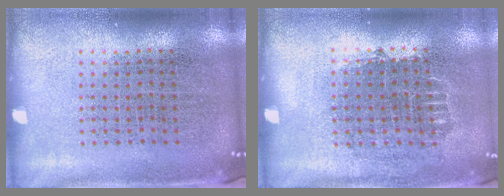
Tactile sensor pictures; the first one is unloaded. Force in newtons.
{"total": 0.7, "press": 0.6, "slide": 0.3}